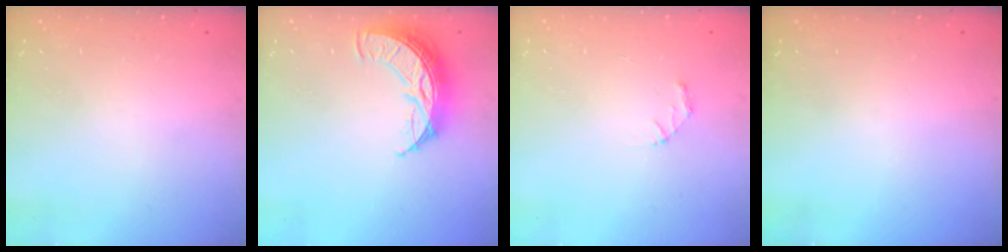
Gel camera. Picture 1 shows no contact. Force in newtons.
{"total": 10.9, "press": 10.9, "slide": 0.7}
{"total": 2.1, "press": 2.1, "slide": 0.2}
{"total": 0.0}